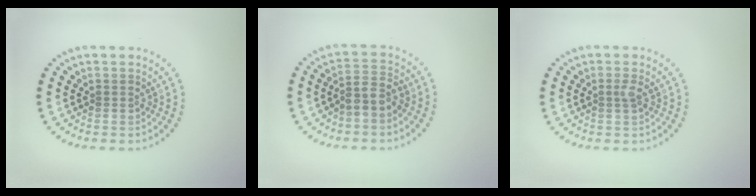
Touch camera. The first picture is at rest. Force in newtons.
{"total": 2.3, "press": 1.9, "slide": 1.3}
{"total": 0.8, "press": 0.6, "slide": 0.6}